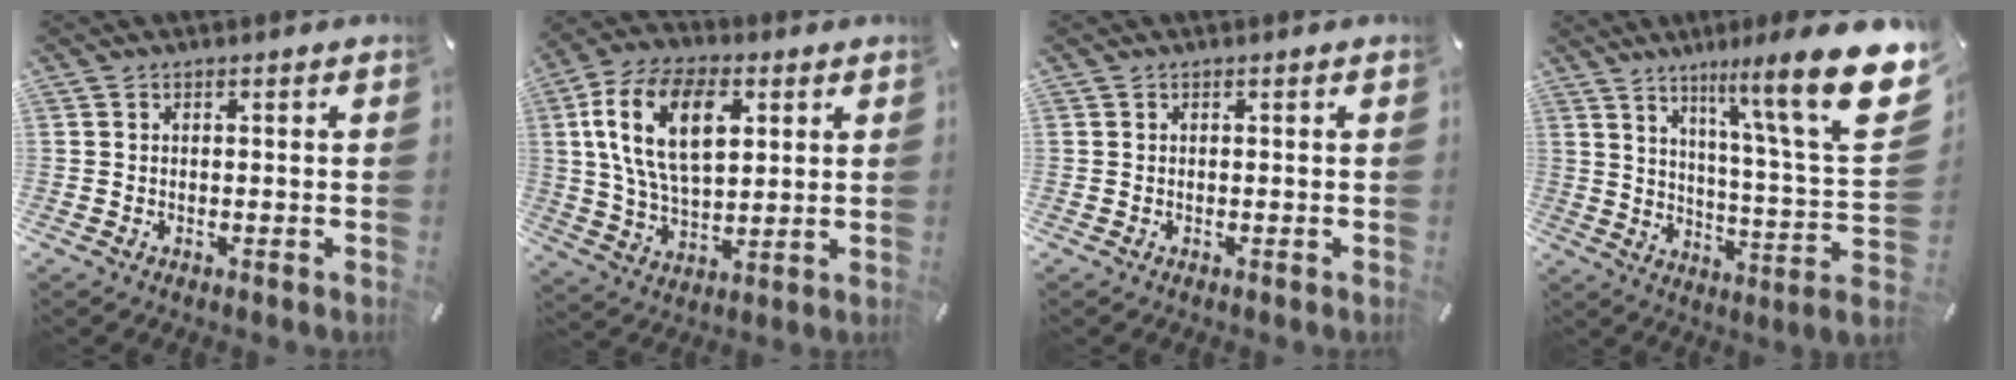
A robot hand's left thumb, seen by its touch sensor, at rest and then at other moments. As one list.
[{"total": 17.2, "force": [5.0, 10.3, 12.9], "torque": [-0.267, 0.004, 0.082]}, {"total": 0.0}, {"total": 22.6, "force": [9.5, 3.4, 20.2], "torque": [-0.299, -0.081, 0.143]}]